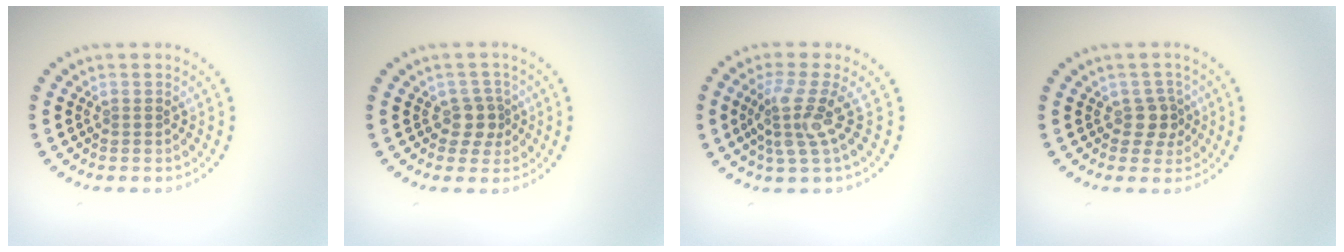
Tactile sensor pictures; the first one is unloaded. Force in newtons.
{"total": 2.1, "press": 1.7, "slide": 1.2}
{"total": 3.6, "press": 2.6, "slide": 2.5}
{"total": 2.0, "press": 1.7, "slide": 1.1}